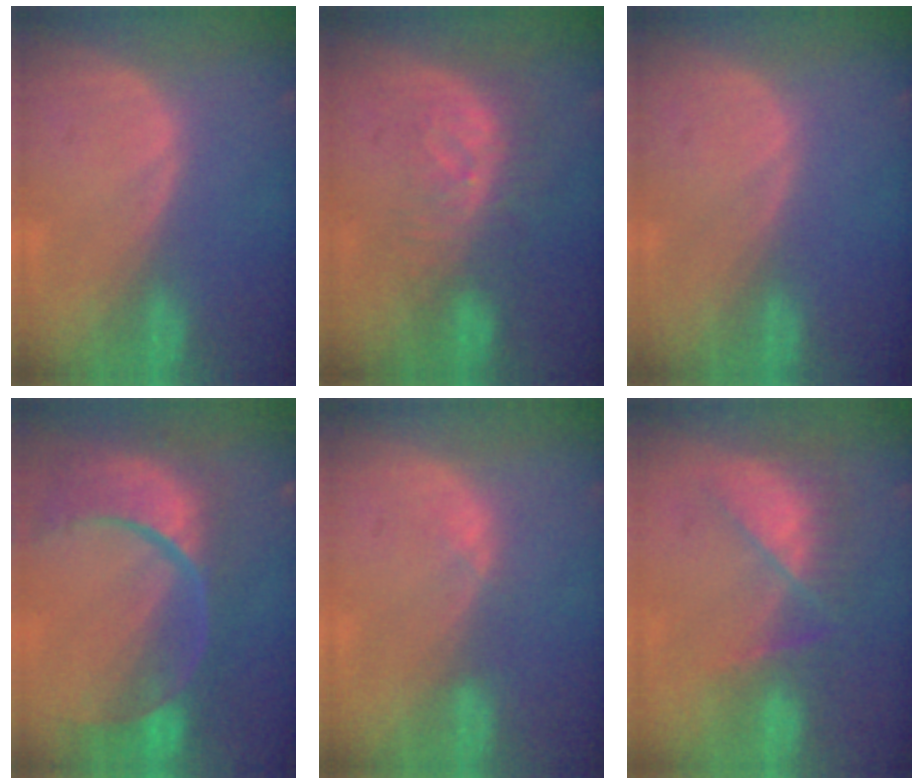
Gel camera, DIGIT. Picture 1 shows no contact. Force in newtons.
{"total": 8.2, "press": 7.3, "slide": 3.8}
{"total": 0.0}
{"total": 13.1, "press": 10.6, "slide": 7.7}
{"total": 1.3, "press": 1.1, "slide": 0.8}
{"total": 8.2, "press": 7.0, "slide": 4.3}